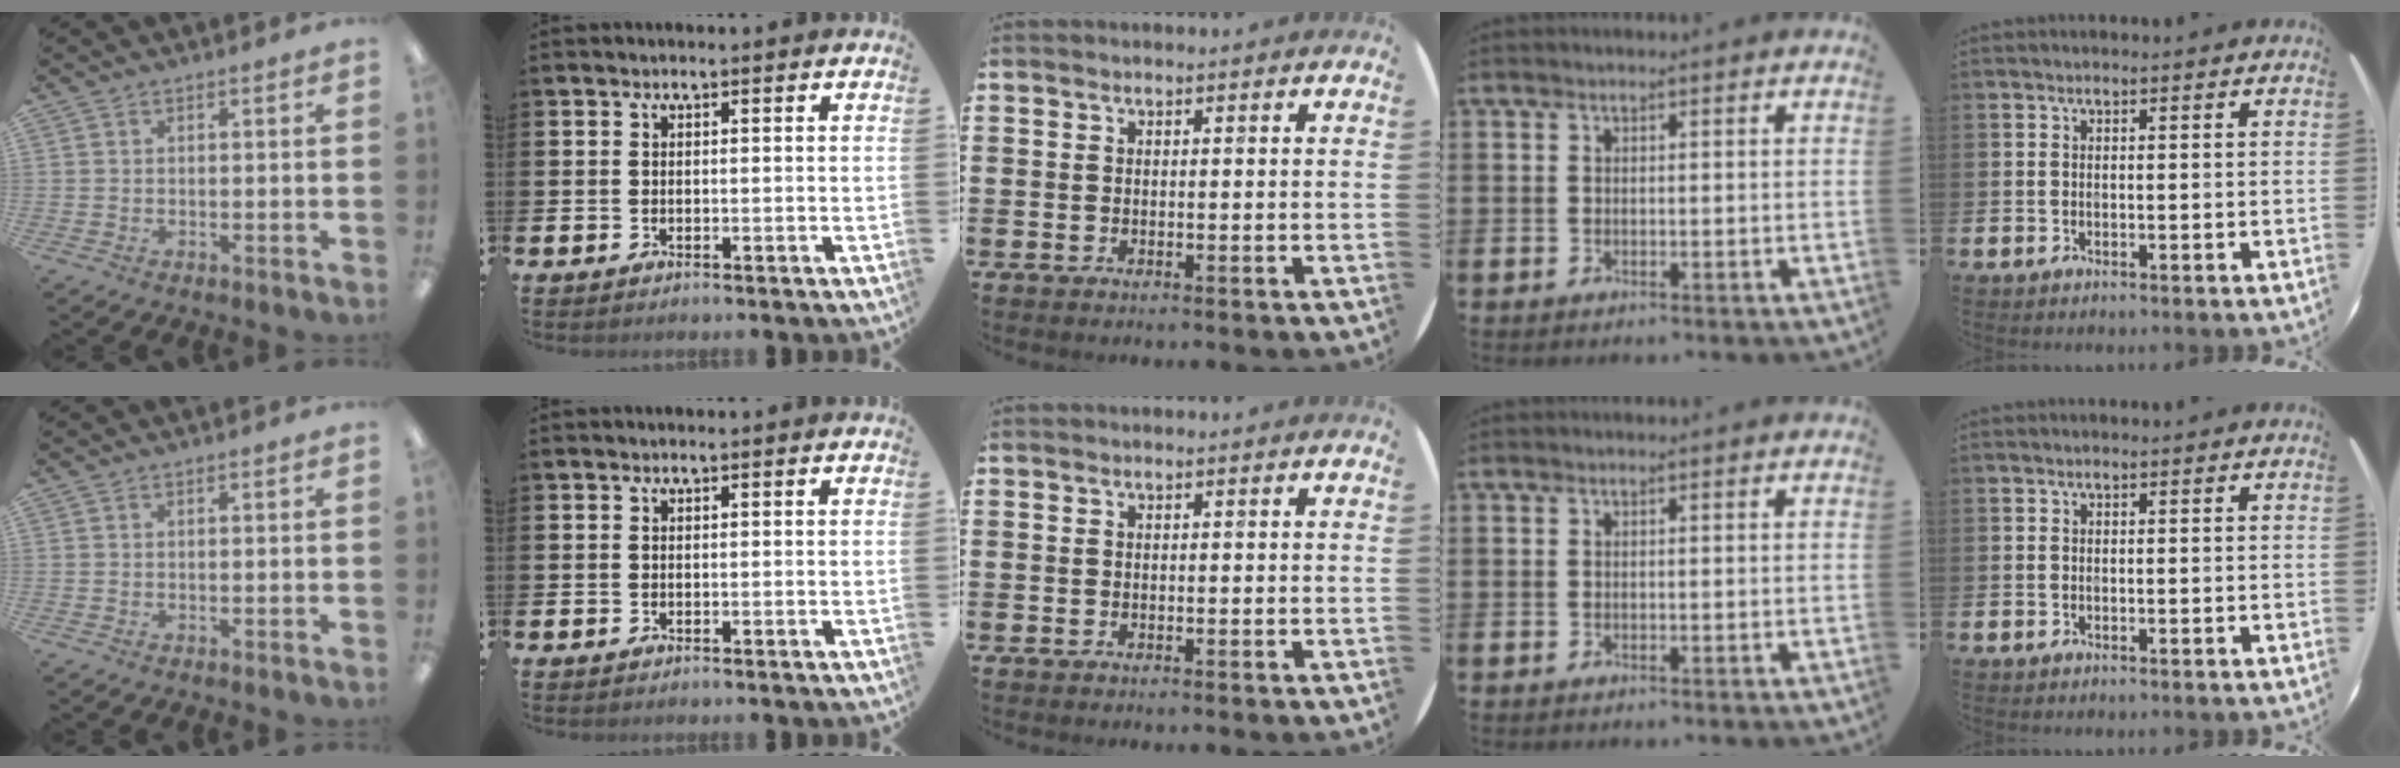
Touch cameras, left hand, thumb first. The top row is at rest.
{}